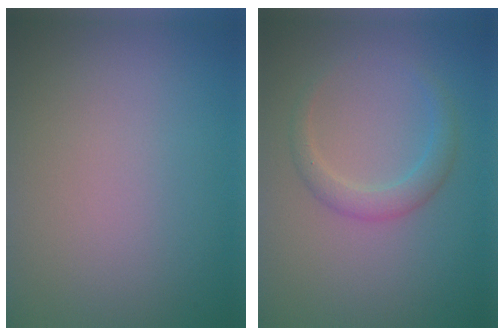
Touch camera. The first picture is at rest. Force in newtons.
{"total": 2.2, "press": 2.2, "slide": 0.0}